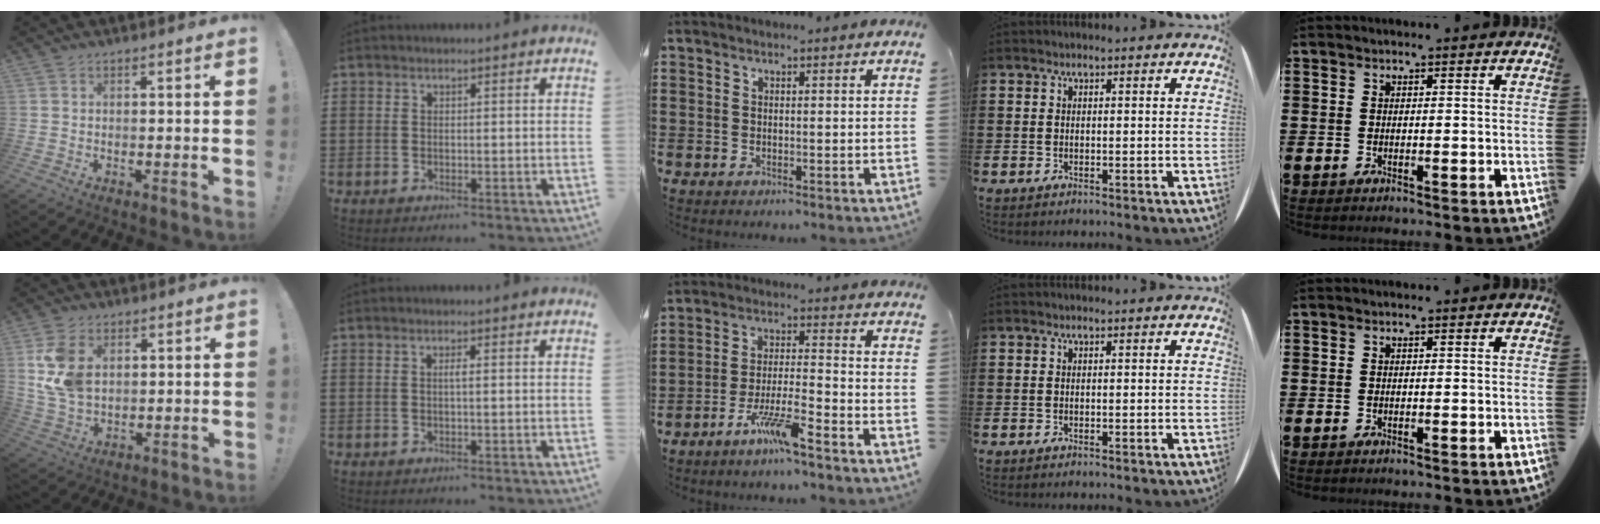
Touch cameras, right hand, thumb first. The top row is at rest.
{"thumb": {"total": 11.8, "force": [3.3, 8.1, 7.9], "torque": [-0.156, -0.008, 0.066]}, "index": {"total": 0.9, "force": [0.0, 0.0, 0.9], "torque": [-0.017, -0.003, -0.001]}, "middle": {"total": 7.3, "force": [-5.2, 0.5, 5.1], "torque": [-0.106, -0.007, -0.100]}}